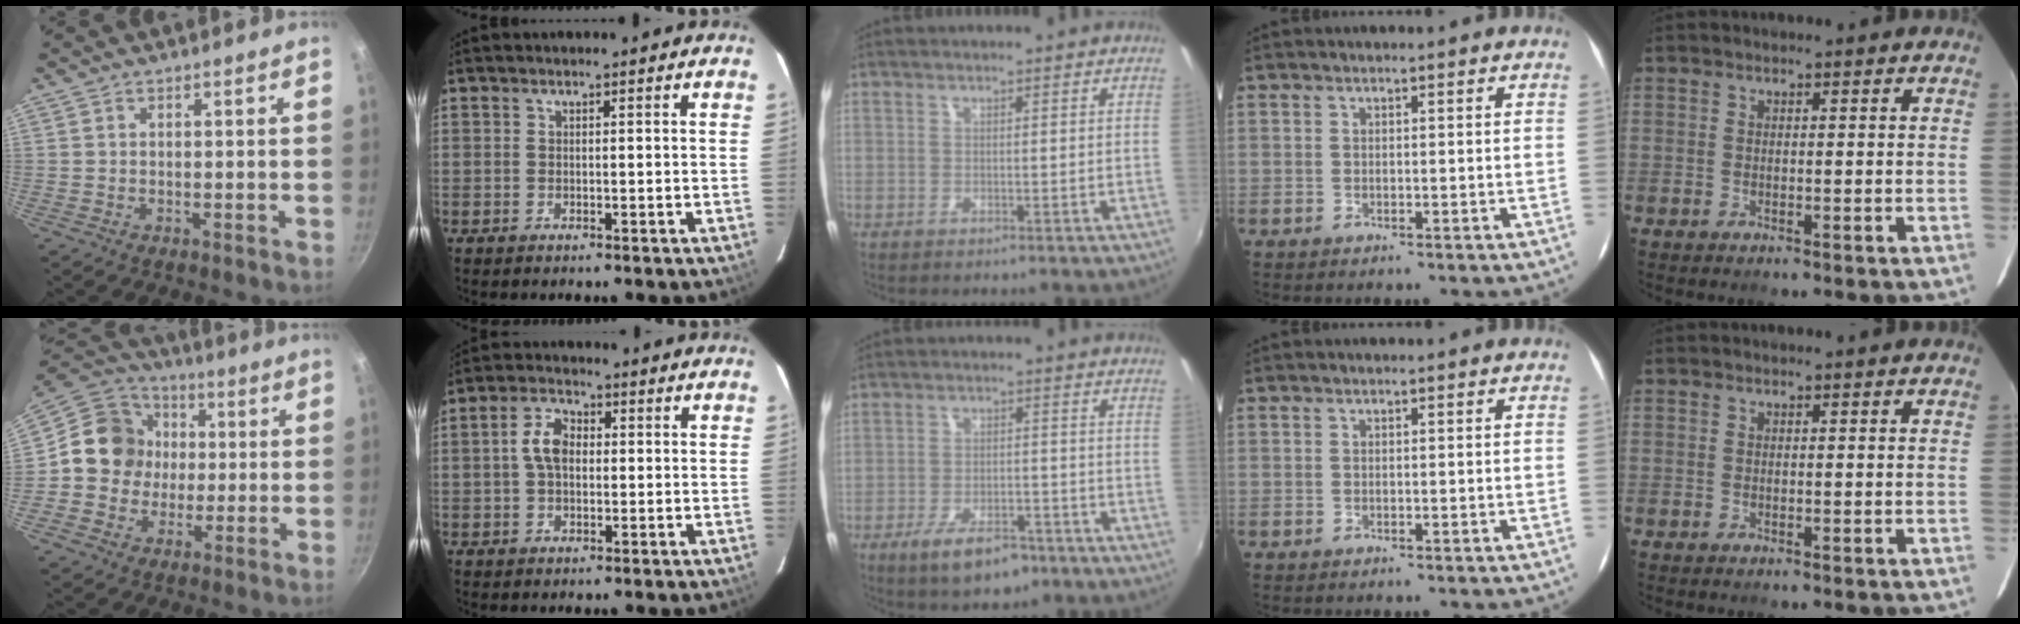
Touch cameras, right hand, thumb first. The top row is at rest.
{"thumb": {"total": 13.2, "force": [0.3, 12.1, 5.3], "torque": [-0.056, 0.026, -0.015]}, "index": {"total": 5.4, "force": [0.3, 3.5, 4.1], "torque": [-0.083, 0.016, 0.006]}, "middle": {"total": 8.9, "force": [-5.8, 3.9, 5.6], "torque": [-0.121, -0.009, -0.090]}}